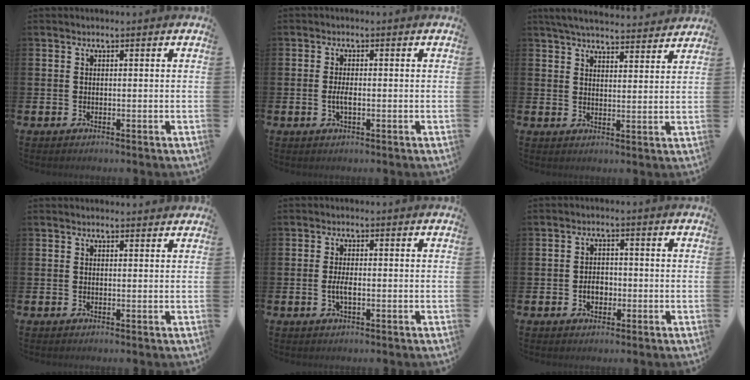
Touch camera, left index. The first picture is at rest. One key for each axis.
{"total": 2.0, "fx": -0.3, "fy": 0.7, "fz": 1.8, "tx": -0.034, "ty": 0.000, "tz": -0.007}
{"total": 5.5, "fx": 5.3, "fy": 0.7, "fz": 1.1, "tx": -0.035, "ty": -0.031, "tz": 0.096}
{"total": 0.8, "fx": 0.8, "fy": 0.2, "fz": 0.1, "tx": 0.006, "ty": -0.001, "tz": 0.013}
{"total": 2.3, "fx": -0.4, "fy": 0.8, "fz": 2.1, "tx": -0.038, "ty": 0.000, "tz": -0.008}
{"total": 2.8, "fx": -0.8, "fy": 2.0, "fz": 1.7, "tx": -0.026, "ty": 0.001, "tz": -0.018}